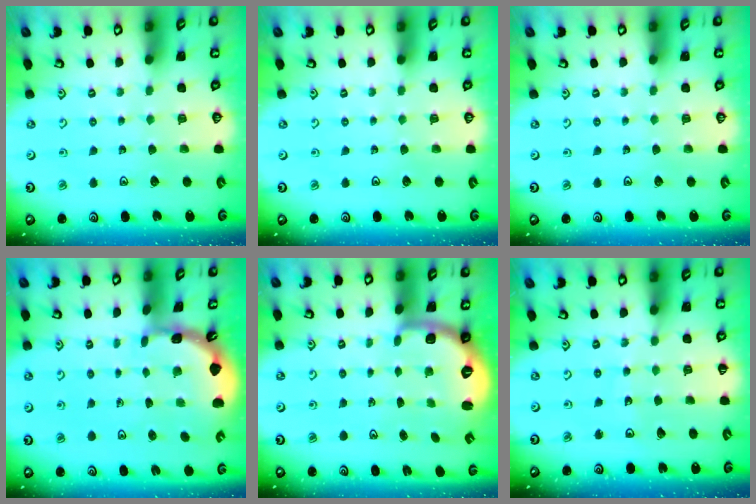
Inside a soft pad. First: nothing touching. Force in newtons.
{"total": 0.0}
{"total": 0.0}
{"total": 1.7, "press": 1.6, "slide": 0.1}
{"total": 2.5, "press": 1.9, "slide": 1.6}
{"total": 2.9, "press": 2.9, "slide": 0.3}